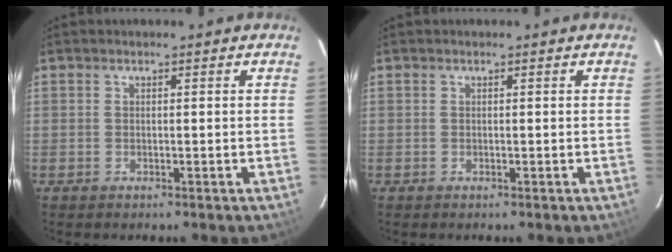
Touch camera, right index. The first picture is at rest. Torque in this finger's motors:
{"motor_torque": [0.06, 0.05, 0.00, 0.00]}